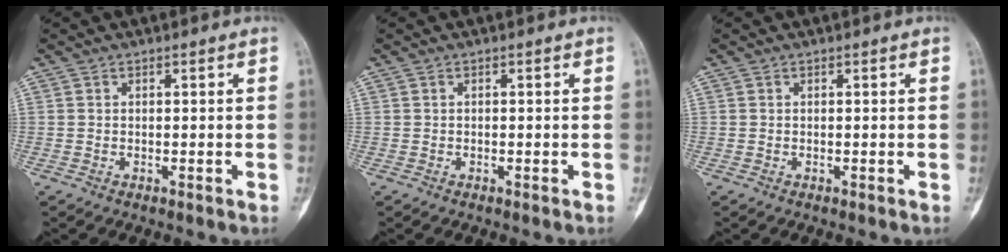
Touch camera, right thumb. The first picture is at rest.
{"total": 0.0}
{"total": 0.0}